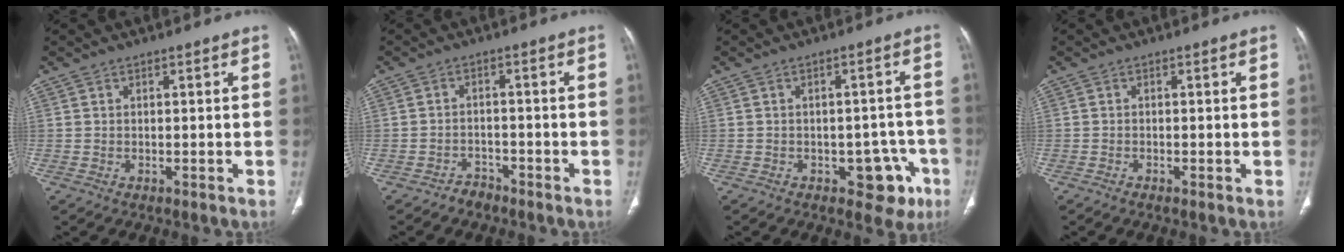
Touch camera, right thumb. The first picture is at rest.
{"total": 2.5, "force": [-2.2, 1.3, 0.1], "torque": [-0.003, 0.013, -0.036]}
{"total": 7.5, "force": [-3.6, 4.6, 4.8], "torque": [-0.019, 0.023, -0.039]}
{"total": 0.6, "force": [-0.4, 0.1, 0.5], "torque": [-0.012, -0.001, -0.010]}